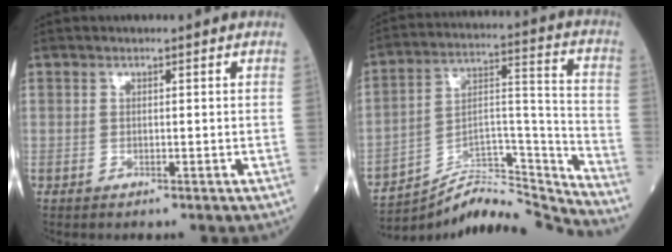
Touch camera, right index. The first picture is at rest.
{"total": 16.8, "force": [-16.7, 0.0, 1.8], "torque": [-0.024, 0.061, -0.275]}